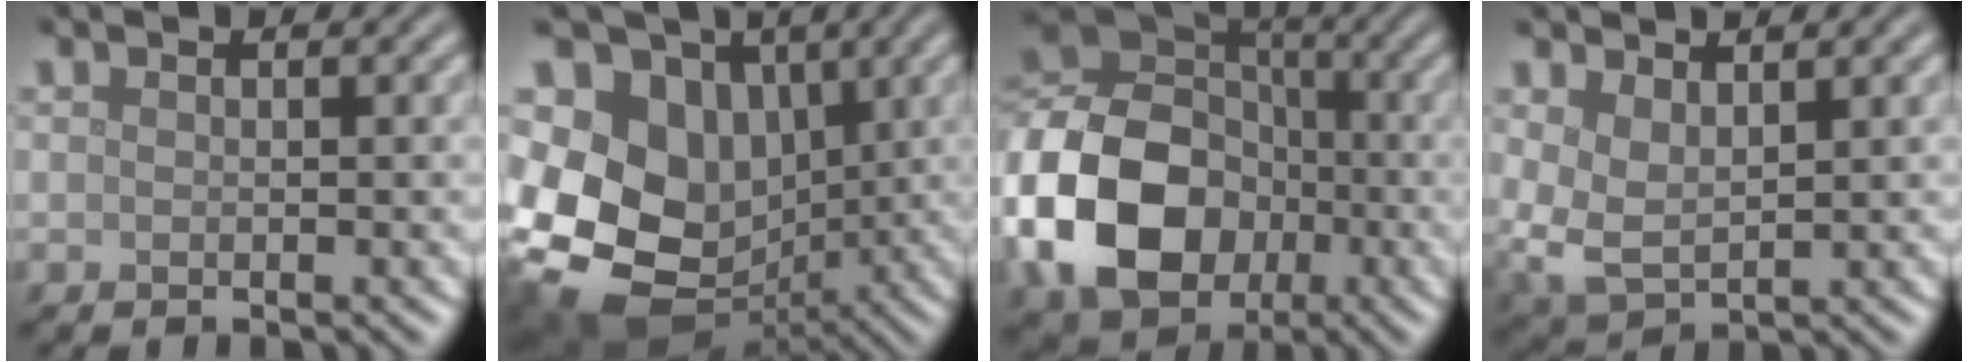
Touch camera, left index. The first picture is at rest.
{"total": 14.2, "force": [-0.7, 11.6, 8.0], "torque": [-0.153, -0.019, -0.016]}
{"total": 13.7, "force": [-3.6, 10.7, 7.7], "torque": [-0.165, -0.009, -0.085]}
{"total": 3.5, "force": [1.0, 2.1, 2.6], "torque": [-0.070, -0.004, 0.024]}